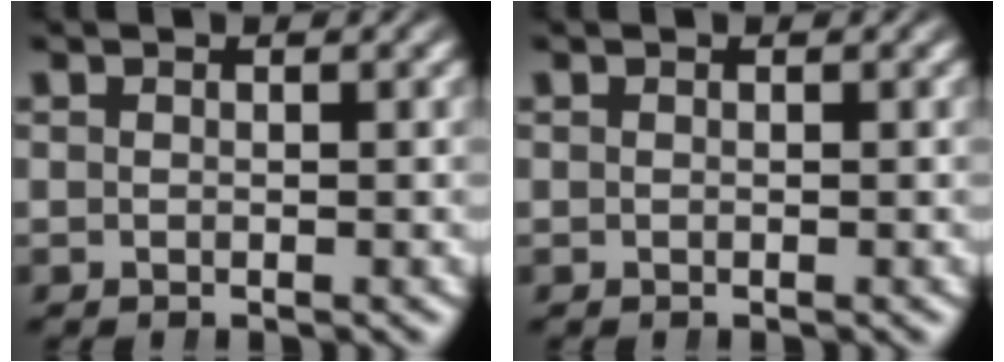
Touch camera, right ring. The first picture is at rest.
{"total": 0.0}